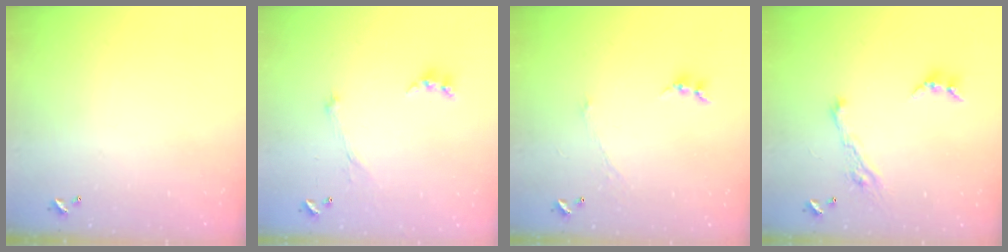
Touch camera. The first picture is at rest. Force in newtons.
{"total": 2.1, "press": 2.0, "slide": 0.7}
{"total": 0.0}
{"total": 5.8, "press": 5.8, "slide": 0.9}